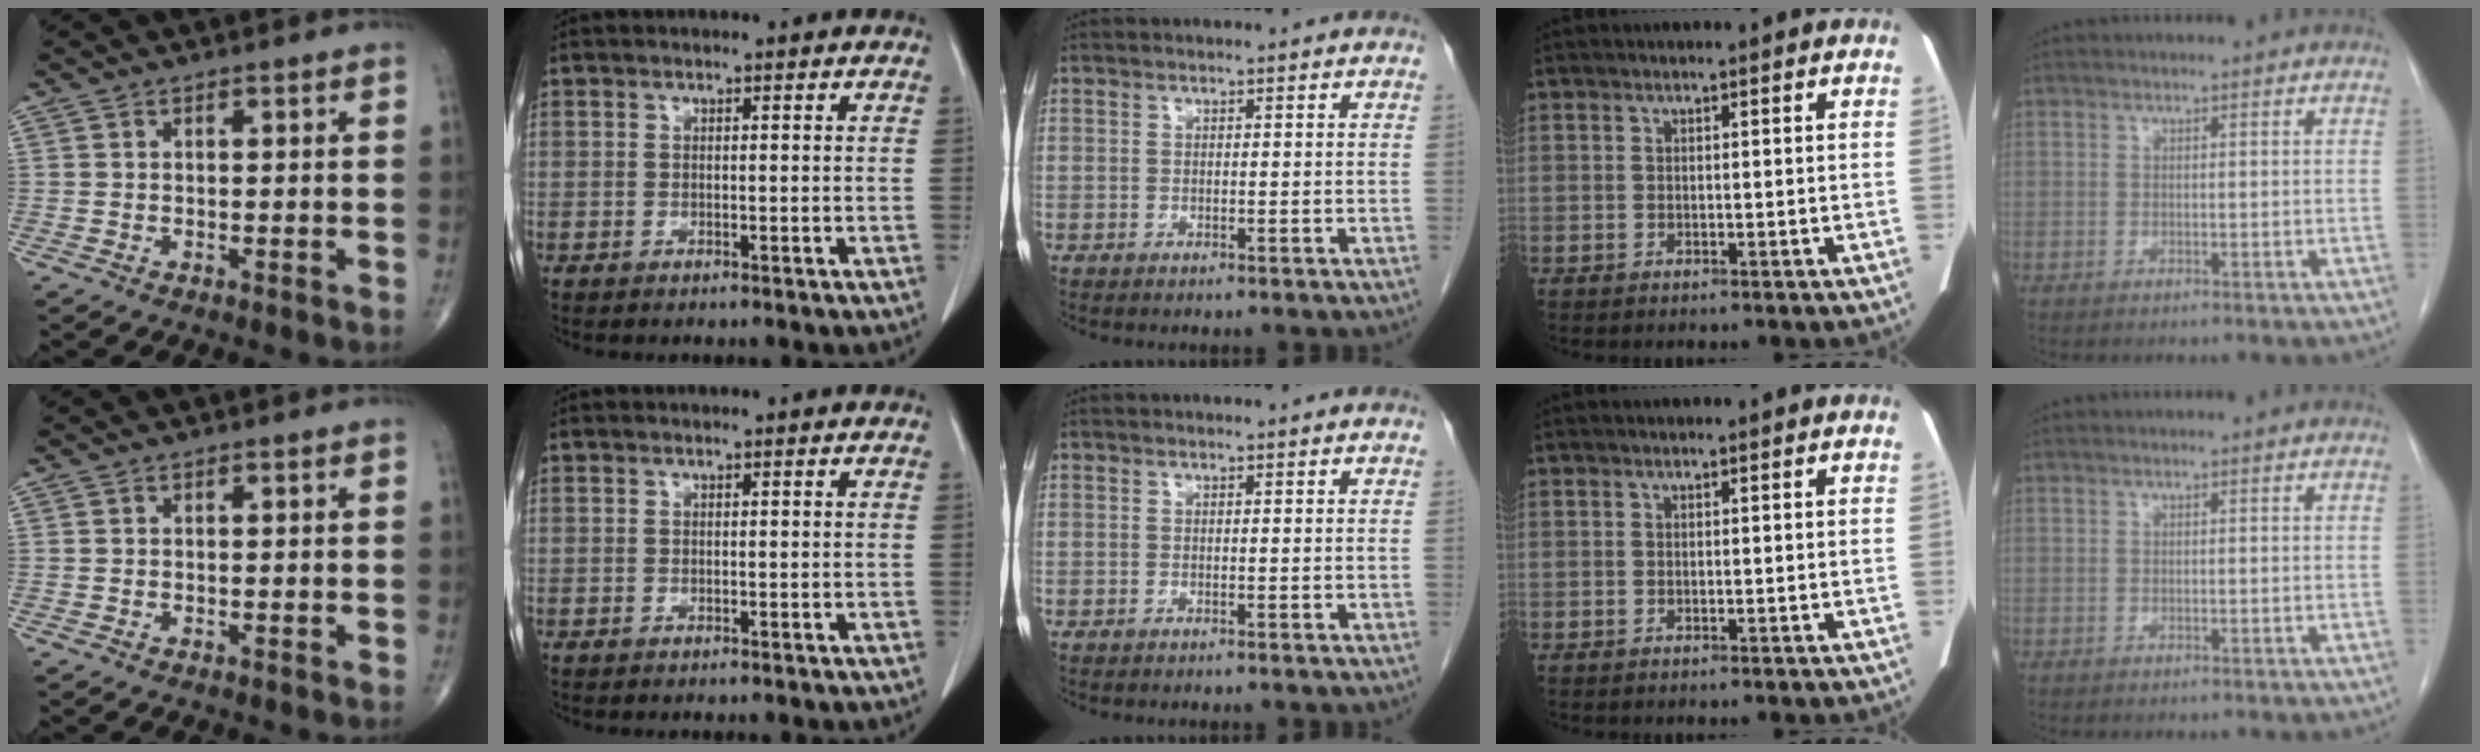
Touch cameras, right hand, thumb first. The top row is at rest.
{}